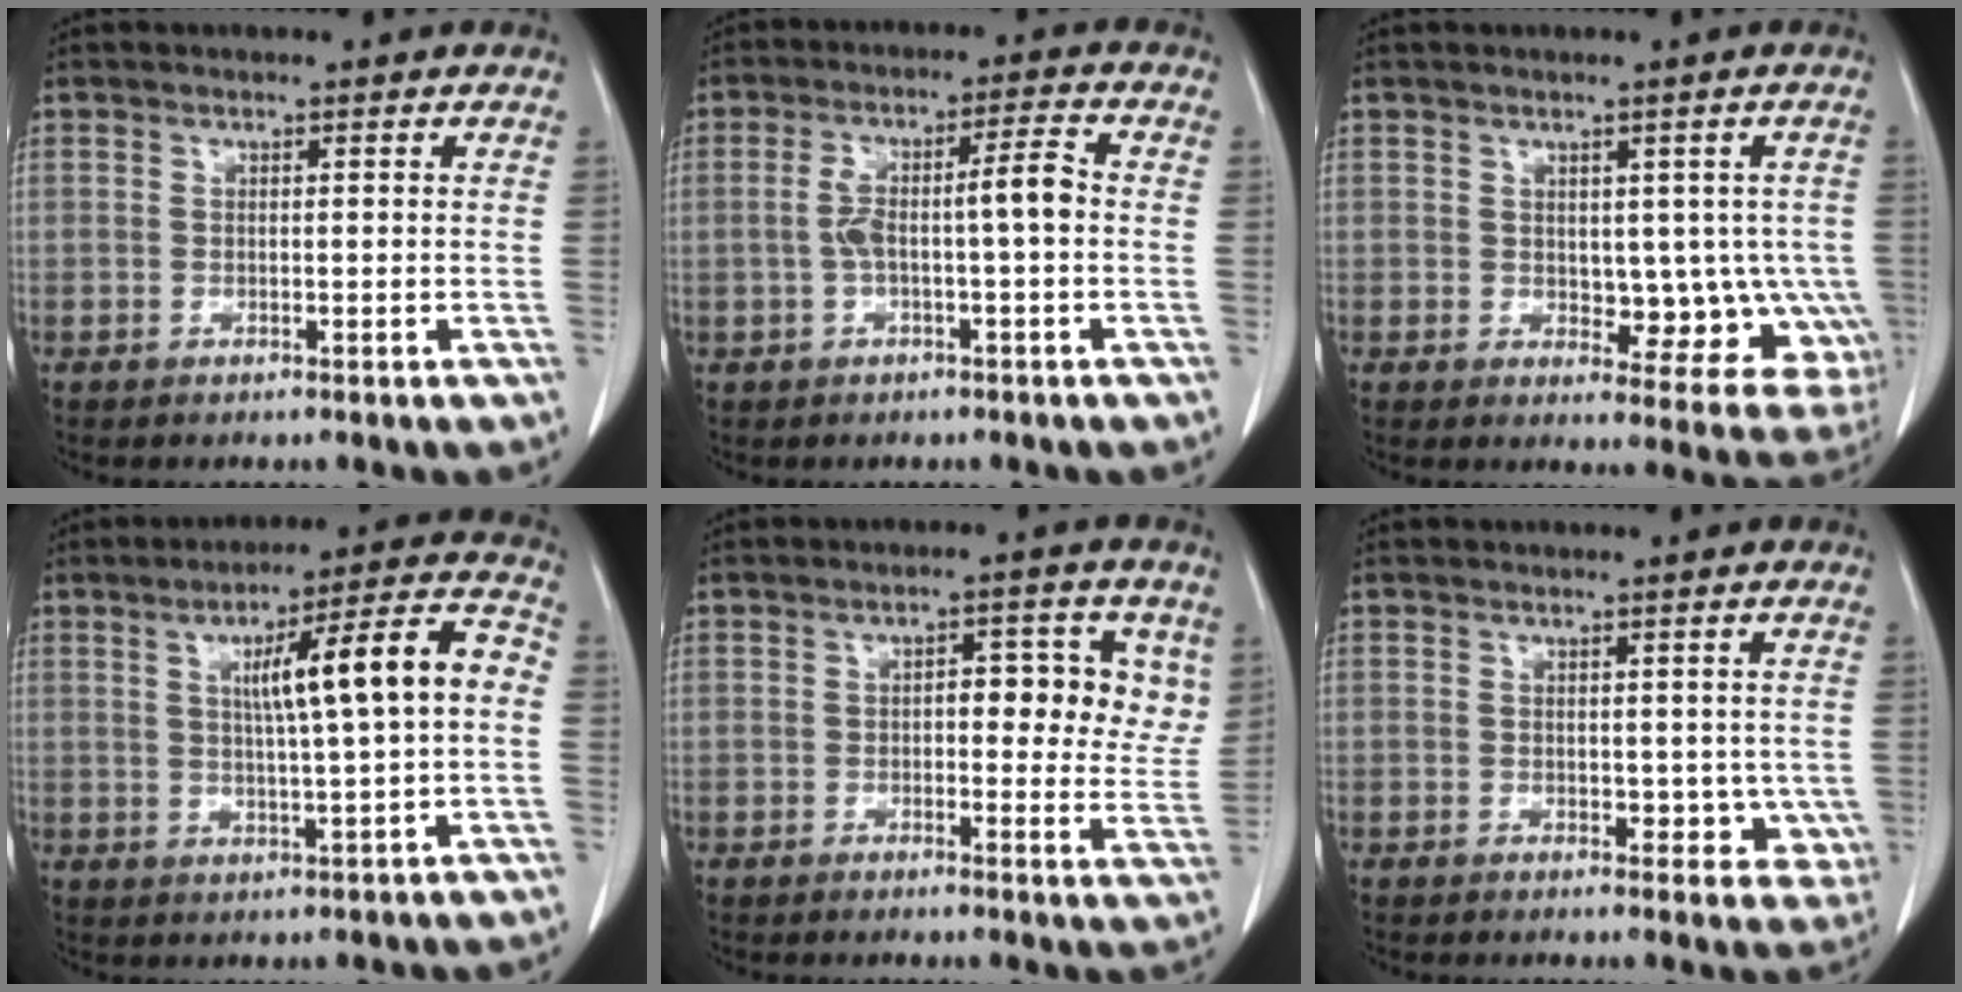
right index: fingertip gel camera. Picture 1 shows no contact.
{"total": 6.6, "force": [-0.6, 0.9, 6.5], "torque": [-0.126, 0.027, -0.009]}
{"total": 9.5, "force": [-0.7, 5.5, 7.7], "torque": [-0.067, 0.008, 0.006]}
{"total": 12.5, "force": [1.4, 0.7, 12.4], "torque": [-0.182, 0.026, 0.020]}
{"total": 8.3, "force": [2.4, 3.7, 7.1], "torque": [-0.077, 0.013, 0.027]}
{"total": 4.4, "force": [0.1, 3.0, 3.3], "torque": [-0.014, -0.002, 0.006]}